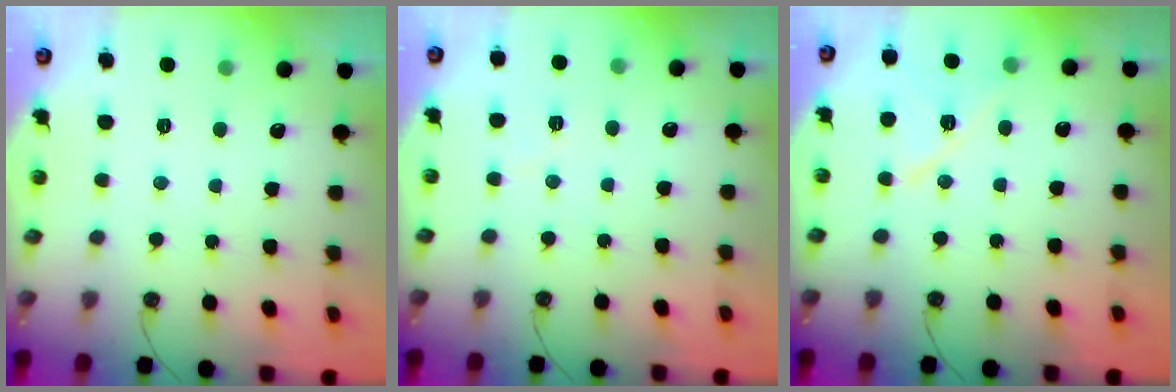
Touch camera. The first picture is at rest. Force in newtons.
{"total": 3.5, "press": 3.3, "slide": 1.1}
{"total": 11.2, "press": 11.2, "slide": 0.6}